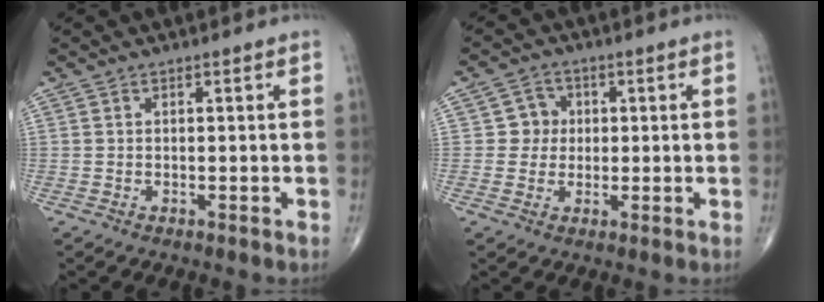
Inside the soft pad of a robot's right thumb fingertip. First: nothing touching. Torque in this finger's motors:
{"motor_torque": [-0.60, -0.09, -0.25, 0.16, 0.02]}